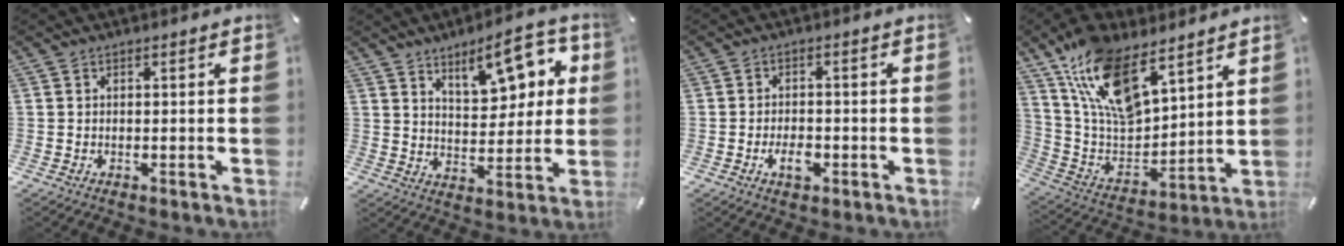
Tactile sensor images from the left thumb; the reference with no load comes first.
{"total": 12.6, "force": [7.8, 5.8, 7.9], "torque": [-0.096, -0.042, 0.132]}
{"total": 4.5, "force": [-1.8, 2.7, 3.1], "torque": [-0.057, 0.007, -0.030]}
{"total": 18.0, "force": [12.5, 8.4, 9.8], "torque": [-0.216, -0.073, 0.228]}